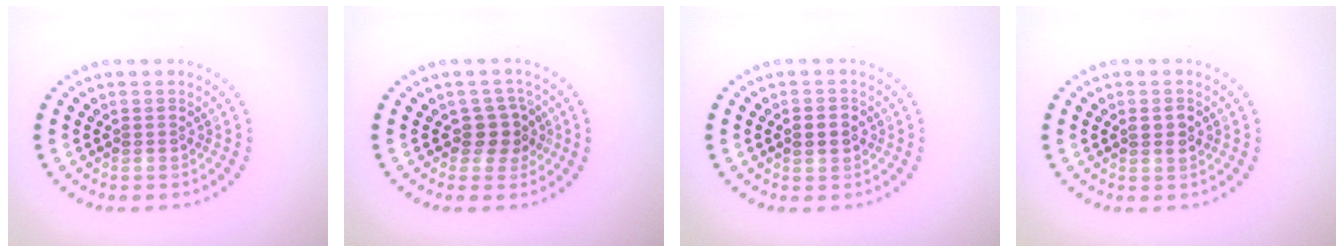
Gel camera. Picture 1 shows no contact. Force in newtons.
{"total": 2.3, "press": 1.8, "slide": 1.3}
{"total": 2.4, "press": 2.4, "slide": 0.1}
{"total": 1.3, "press": 1.2, "slide": 0.3}